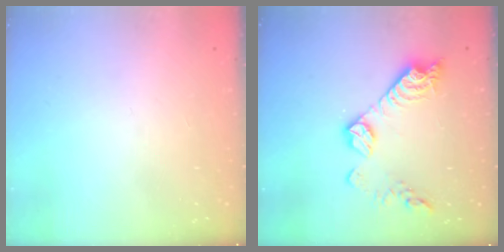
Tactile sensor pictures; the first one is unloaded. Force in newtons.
{"total": 11.2, "press": 11.2, "slide": 0.4}